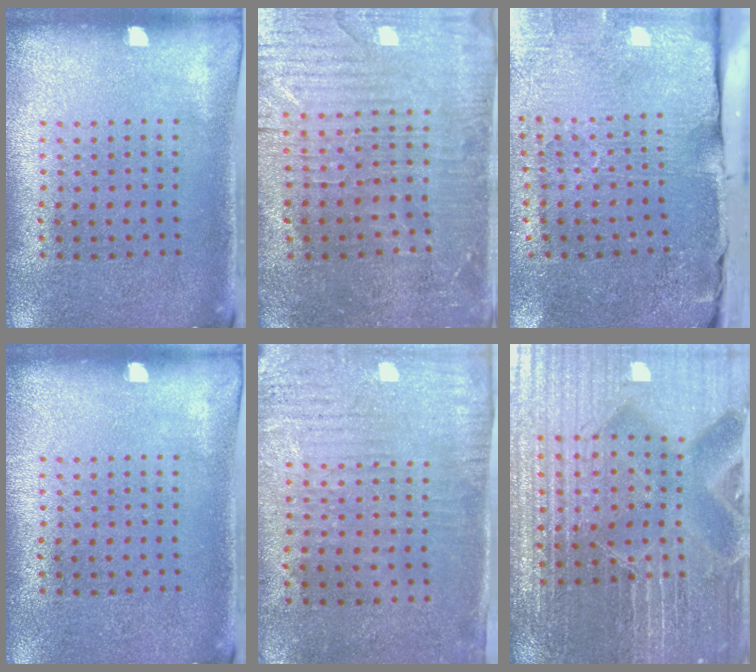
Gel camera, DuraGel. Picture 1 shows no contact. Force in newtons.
{"total": 2.7, "press": 2.6, "slide": 0.6}
{"total": 4.7, "press": 3.9, "slide": 2.6}
{"total": 0.0}
{"total": 2.9, "press": 2.4, "slide": 1.7}
{"total": 5.4, "press": 5.1, "slide": 1.8}